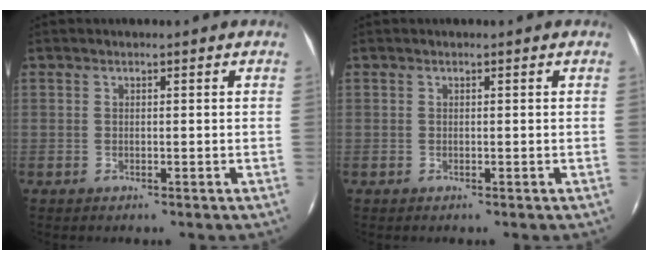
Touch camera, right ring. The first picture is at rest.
{"total": 0.0}